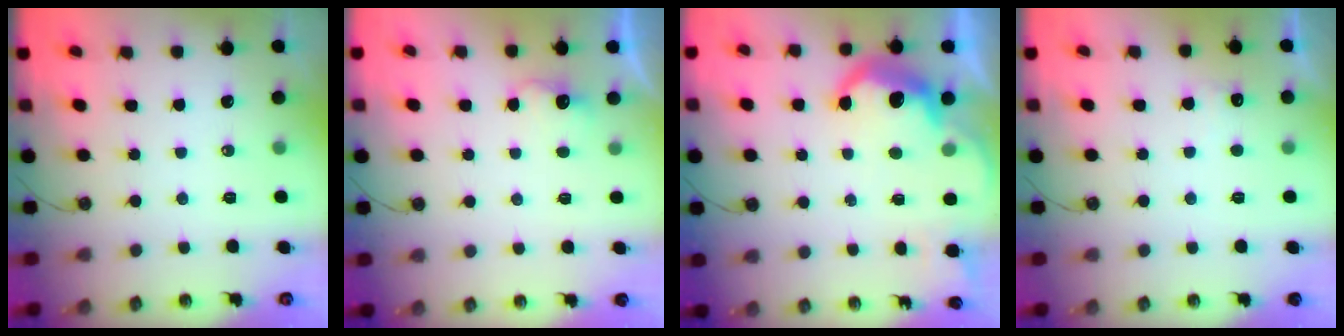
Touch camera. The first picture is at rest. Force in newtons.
{"total": 2.8, "press": 2.7, "slide": 0.8}
{"total": 10.7, "press": 10.7, "slide": 0.7}
{"total": 4.8, "press": 4.6, "slide": 1.2}